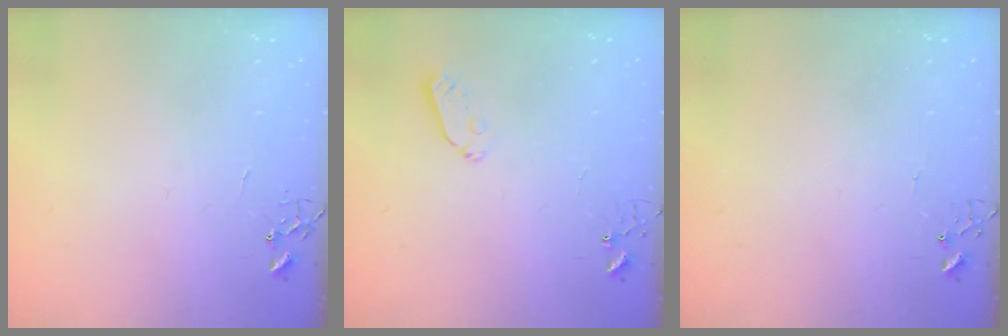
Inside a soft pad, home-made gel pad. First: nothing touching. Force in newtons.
{"total": 3.9, "press": 3.8, "slide": 0.6}
{"total": 3.6, "press": 3.6, "slide": 0.4}